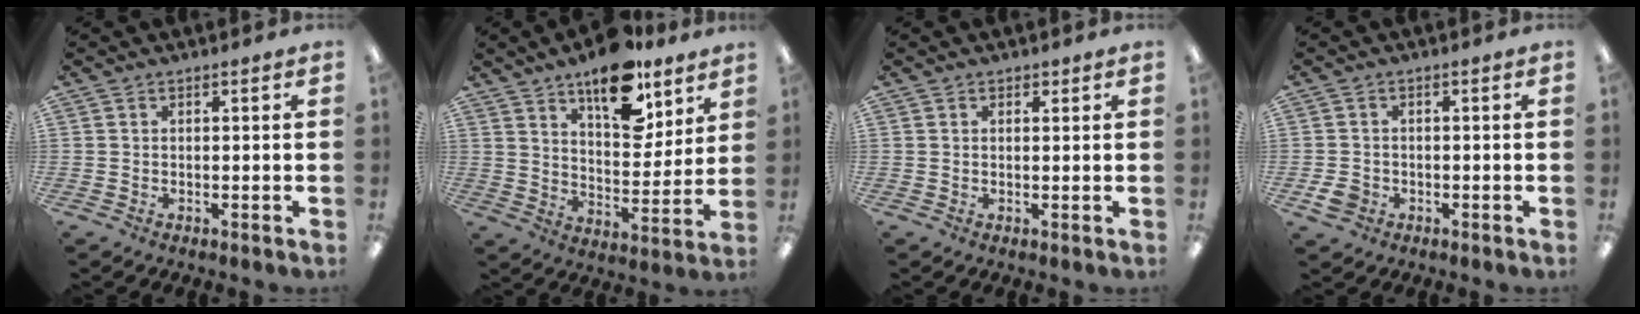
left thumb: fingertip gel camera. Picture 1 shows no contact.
{"total": 15.9, "force": [11.4, 7.2, 8.5], "torque": [-0.117, -0.068, 0.197]}
{"total": 1.1, "force": [0.8, 0.7, 0.2], "torque": [0.004, -0.002, 0.012]}
{"total": 3.4, "force": [-1.3, 2.8, 1.4], "torque": [-0.028, 0.004, -0.025]}